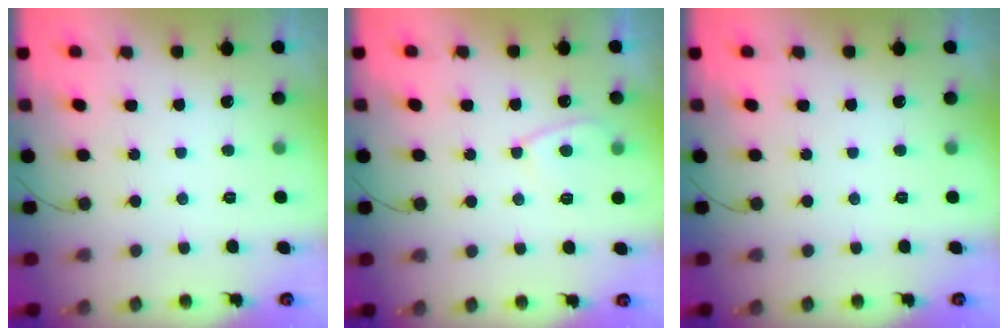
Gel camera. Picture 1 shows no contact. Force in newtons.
{"total": 5.7, "press": 5.6, "slide": 0.6}
{"total": 0.0}